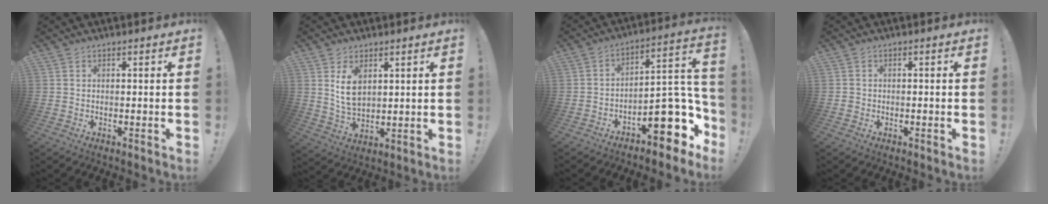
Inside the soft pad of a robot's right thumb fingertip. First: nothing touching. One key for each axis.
{"total": 8.0, "fx": 3.5, "fy": 5.0, "fz": 5.2, "tx": -0.077, "ty": -0.016, "tz": 0.063}
{"total": 16.9, "fx": -7.0, "fy": 8.0, "fz": 13.1, "tx": -0.136, "ty": 0.029, "tz": -0.104}
{"total": 1.2, "fx": -0.8, "fy": 0.8, "fz": 0.4, "tx": -0.010, "ty": 0.005, "tz": -0.014}